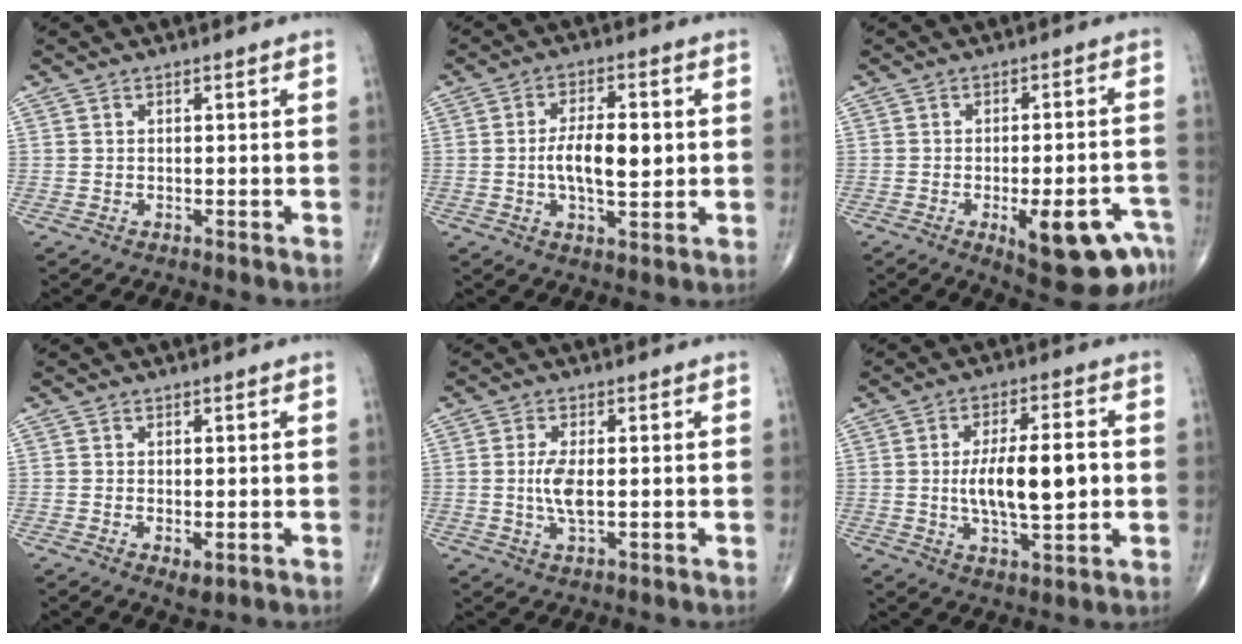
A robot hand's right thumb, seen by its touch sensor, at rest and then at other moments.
{"total": 9.3, "force": [0.0, 4.0, 8.4], "torque": [-0.140, 0.000, 0.000]}
{"total": 13.9, "force": [-6.9, 4.4, 11.3], "torque": [-0.106, 0.029, -0.080]}
{"total": 2.5, "force": [-0.7, 1.2, 2.1], "torque": [-0.036, -0.007, -0.007]}
{"total": 4.8, "force": [-0.1, 1.8, 4.4], "torque": [-0.097, -0.007, -0.002]}
{"total": 13.0, "force": [-0.1, 4.8, 12.1], "torque": [-0.197, 0.004, 0.000]}